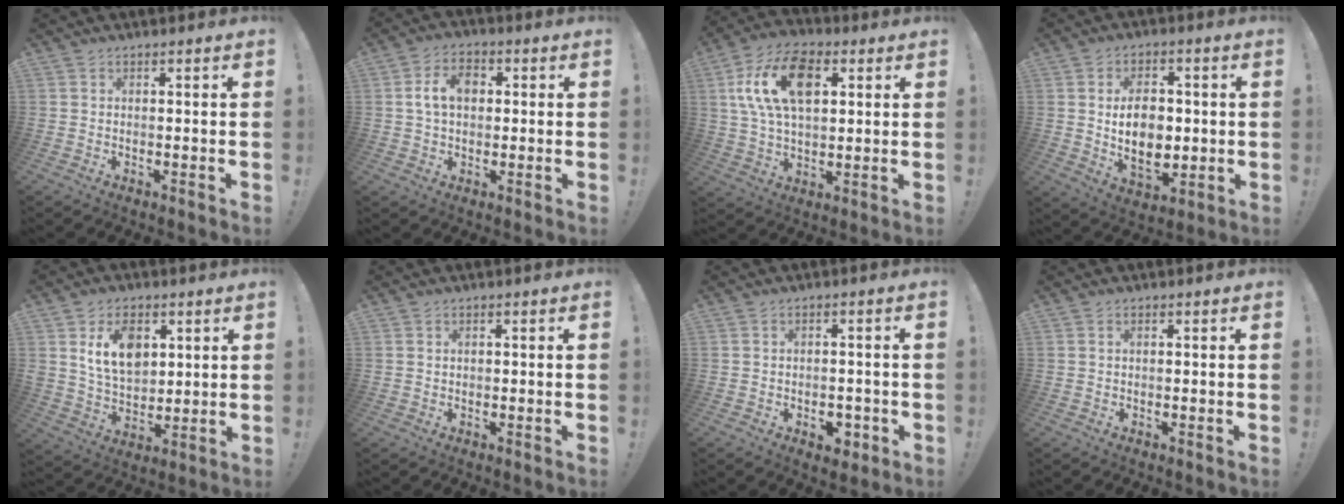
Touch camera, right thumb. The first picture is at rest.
{"total": 8.7, "force": [1.6, 6.2, 6.0], "torque": [-0.097, 0.013, 0.031]}
{"total": 17.7, "force": [5.5, 10.7, 13.0], "torque": [-0.221, 0.003, 0.100]}
{"total": 14.0, "force": [2.5, 10.5, 8.9], "torque": [-0.133, -0.024, 0.051]}
{"total": 12.5, "force": [4.8, 8.8, 7.5], "torque": [-0.118, -0.014, 0.090]}
{"total": 0.7, "force": [0.3, 0.6, 0.2], "torque": [-0.004, 0.003, 0.006]}
{"total": 4.9, "force": [-2.2, 3.5, 2.5], "torque": [-0.016, 0.013, -0.035]}
{"total": 0.6, "force": [0.1, 0.4, 0.4], "torque": [-0.012, 0.003, 0.003]}